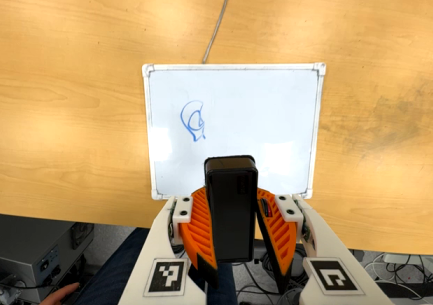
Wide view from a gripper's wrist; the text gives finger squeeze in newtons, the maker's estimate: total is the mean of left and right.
{"total": 8.6, "left": 9.5, "right": 7.6}